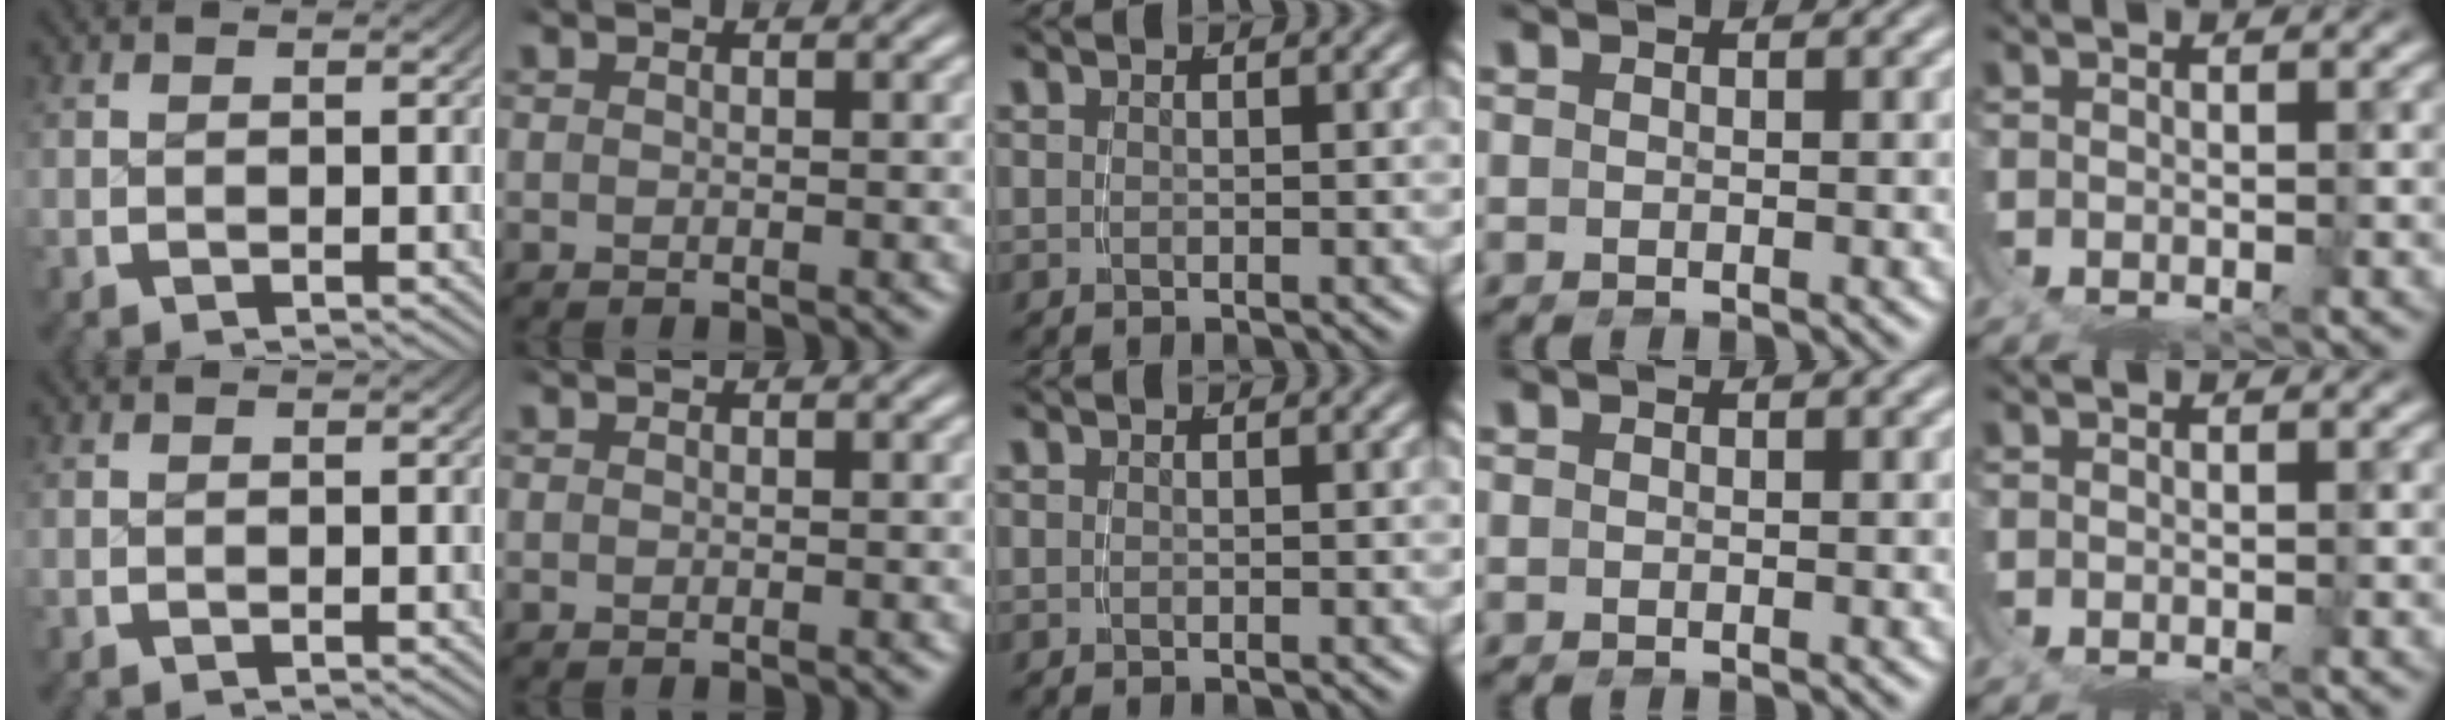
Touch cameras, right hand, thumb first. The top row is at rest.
{}